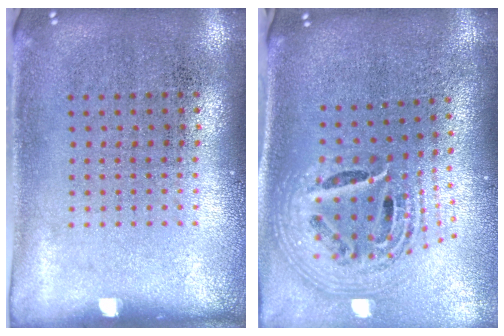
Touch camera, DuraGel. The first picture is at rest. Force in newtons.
{"total": 2.7, "press": 1.8, "slide": 2.0}